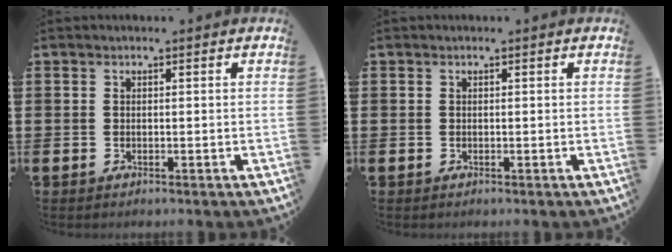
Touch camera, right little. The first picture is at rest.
{"total": 0.0}